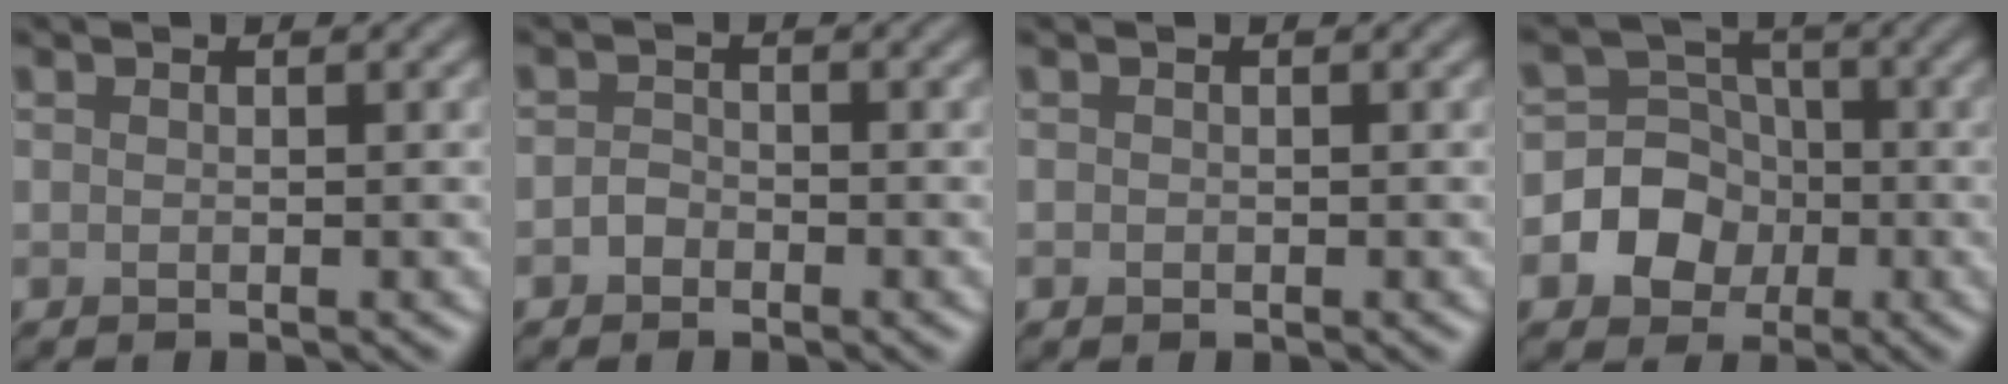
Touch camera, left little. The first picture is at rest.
{"total": 1.2, "force": [-0.7, 0.9, 0.4], "torque": [-0.006, 0.004, -0.016]}
{"total": 0.0}
{"total": 7.0, "force": [-1.9, 6.4, 2.1], "torque": [-0.027, 0.019, -0.060]}